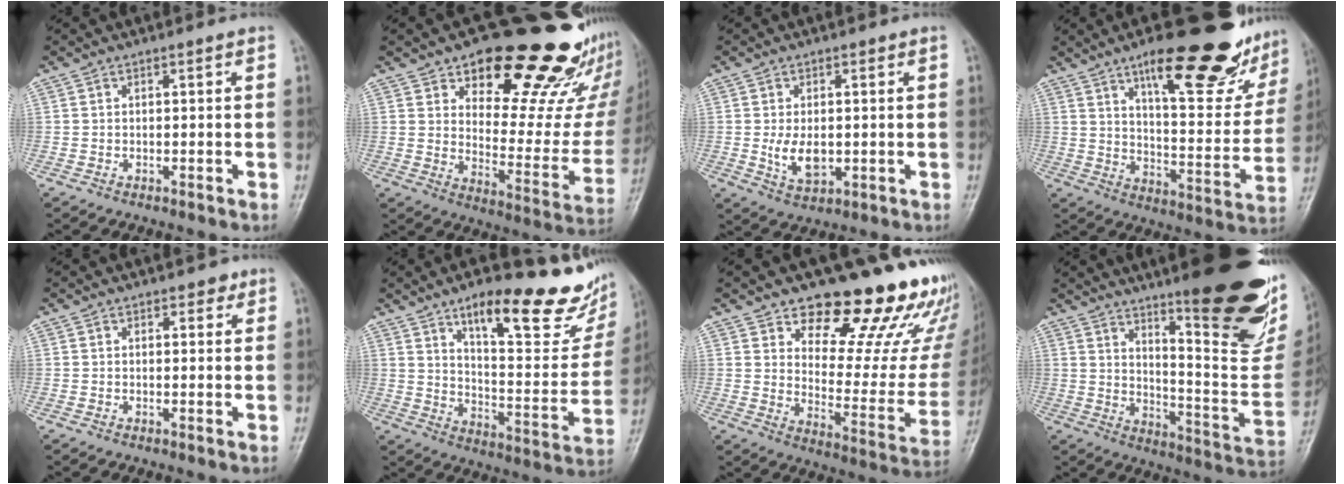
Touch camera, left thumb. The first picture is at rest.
{"total": 25.0, "force": [18.0, 10.0, 14.1], "torque": [-0.132, -0.115, 0.244]}
{"total": 5.8, "force": [-0.2, 3.6, 4.5], "torque": [-0.070, -0.011, 0.004]}
{"total": 25.0, "force": [16.2, 7.6, 17.4], "torque": [-0.193, -0.070, 0.235]}
{"total": 1.7, "force": [1.1, 1.1, 0.8], "torque": [0.003, -0.004, 0.010]}
{"total": 24.8, "force": [15.9, 7.4, 17.5], "torque": [-0.196, -0.072, 0.237]}
{"total": 22.2, "force": [17.4, 8.7, 10.8], "torque": [-0.087, -0.126, 0.219]}
{"total": 28.8, "force": [16.9, 7.0, 22.3], "torque": [-0.251, -0.089, 0.243]}